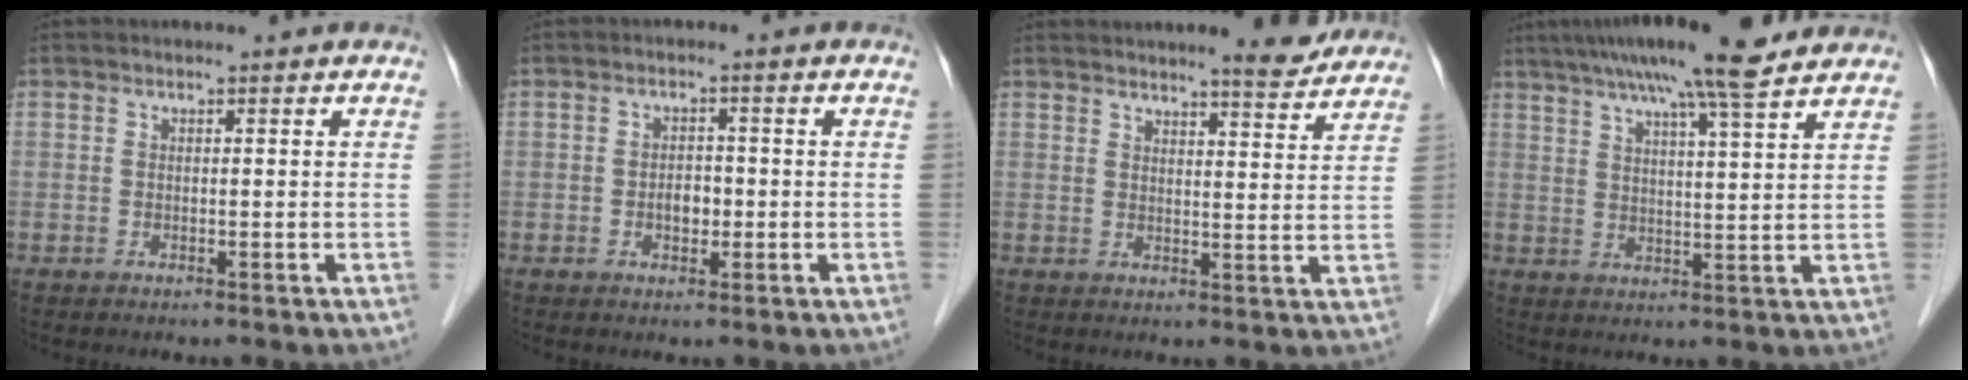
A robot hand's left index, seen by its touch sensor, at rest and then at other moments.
{"total": 2.5, "force": [-0.7, 1.6, 1.8], "torque": [-0.026, 0.007, -0.010]}
{"total": 6.2, "force": [5.8, 0.6, 2.2], "torque": [-0.034, -0.007, 0.068]}
{"total": 13.8, "force": [10.8, 0.3, 8.5], "torque": [-0.141, 0.029, 0.152]}